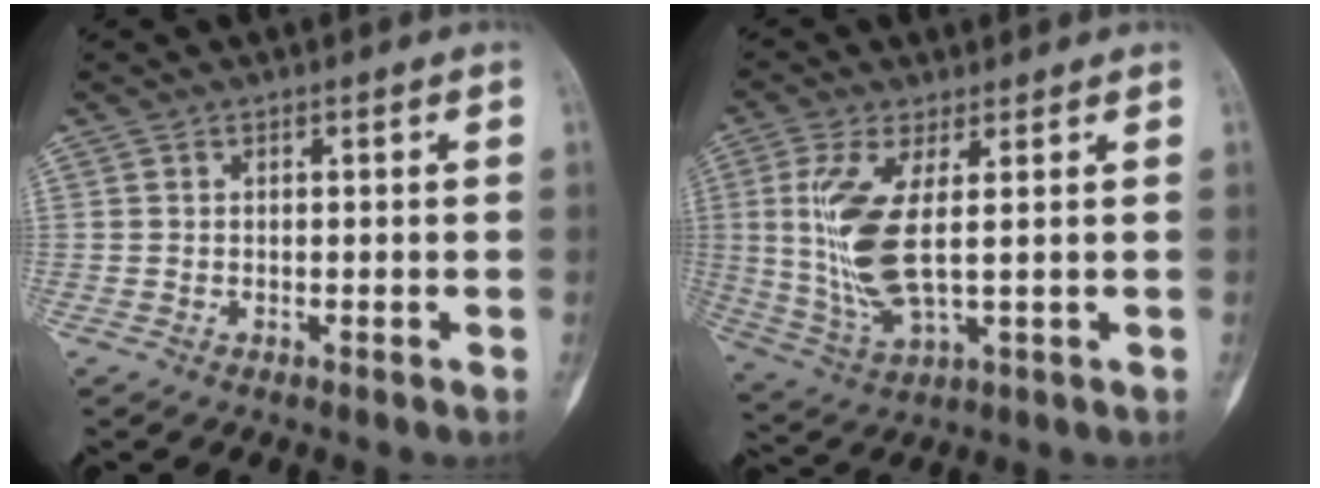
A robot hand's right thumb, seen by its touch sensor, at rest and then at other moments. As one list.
[{"total": 11.7, "force": [1.7, 3.7, 10.9], "torque": [-0.255, -0.017, 0.042]}]